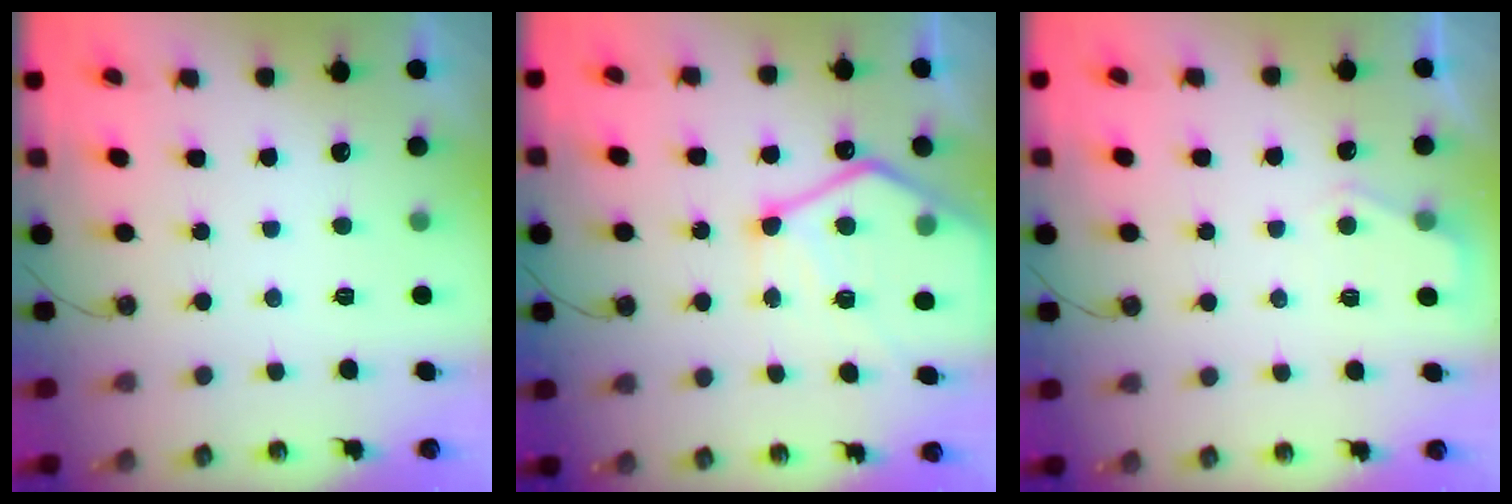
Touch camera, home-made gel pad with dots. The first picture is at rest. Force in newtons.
{"total": 14.6, "press": 14.6, "slide": 0.6}
{"total": 4.4, "press": 4.3, "slide": 0.6}